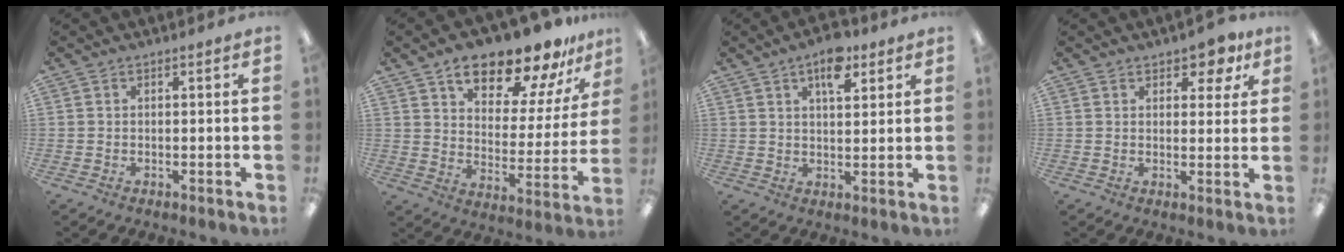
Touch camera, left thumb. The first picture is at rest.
{"total": 18.0, "force": [14.2, 6.9, 8.7], "torque": [-0.135, -0.094, 0.239]}
{"total": 8.3, "force": [4.8, 3.9, 5.6], "torque": [-0.071, -0.021, 0.078]}
{"total": 4.7, "force": [3.2, 2.4, 2.5], "torque": [-0.023, -0.008, 0.052]}